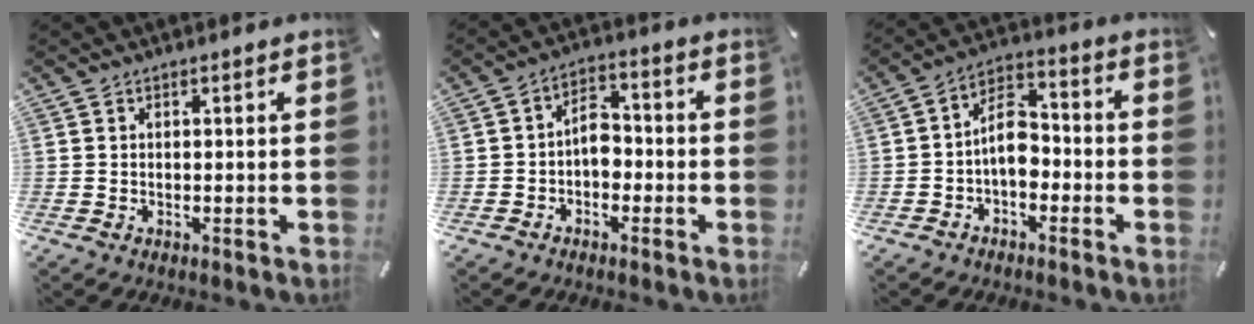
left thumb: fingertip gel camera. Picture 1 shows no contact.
{"total": 6.4, "force": [-1.8, 4.4, 4.4], "torque": [-0.067, 0.019, -0.032]}
{"total": 9.2, "force": [-2.1, 6.1, 6.6], "torque": [-0.123, 0.014, -0.039]}